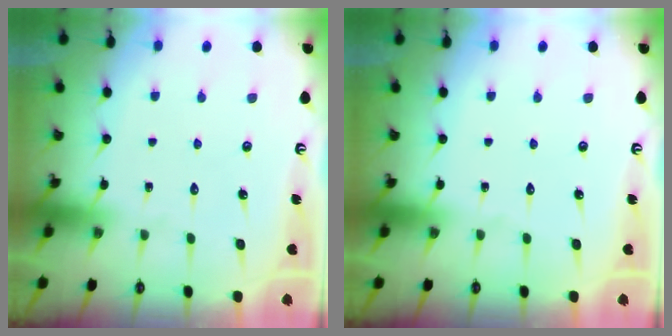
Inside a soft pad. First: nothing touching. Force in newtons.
{"total": 0.0}